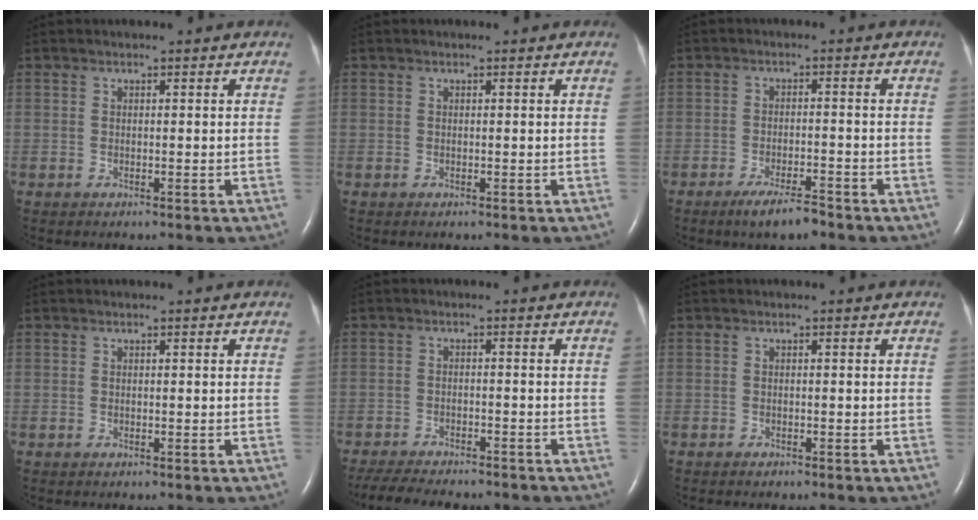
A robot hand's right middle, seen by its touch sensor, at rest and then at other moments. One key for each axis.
{"total": 0.0}
{"total": 4.8, "fx": -3.6, "fy": 0.6, "fz": 3.1, "tx": -0.059, "ty": -0.007, "tz": -0.064}
{"total": 0.0}
{"total": 13.1, "fx": -11.5, "fy": 2.7, "fz": 5.5, "tx": -0.102, "ty": -0.017, "tz": -0.160}
{"total": 0.5, "fx": -0.5, "fy": 0.1, "fz": 0.2, "tx": -0.011, "ty": -0.002, "tz": -0.008}